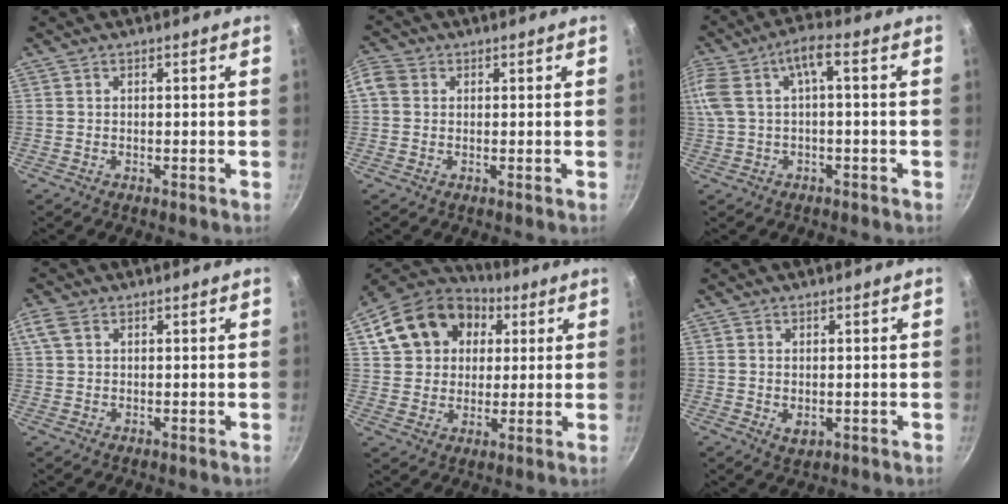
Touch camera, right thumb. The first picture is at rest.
{"total": 3.6, "force": [0.5, 3.1, 1.8], "torque": [-0.032, 0.006, -0.003]}
{"total": 9.5, "force": [0.5, 3.7, 8.8], "torque": [-0.189, 0.020, 0.013]}
{"total": 3.4, "force": [1.4, 2.2, 2.2], "torque": [-0.046, 0.009, 0.028]}
{"total": 18.7, "force": [5.9, 14.7, 9.9], "torque": [-0.161, 0.028, 0.093]}
{"total": 2.6, "force": [-0.2, 1.7, 2.0], "torque": [-0.032, -0.007, -0.001]}